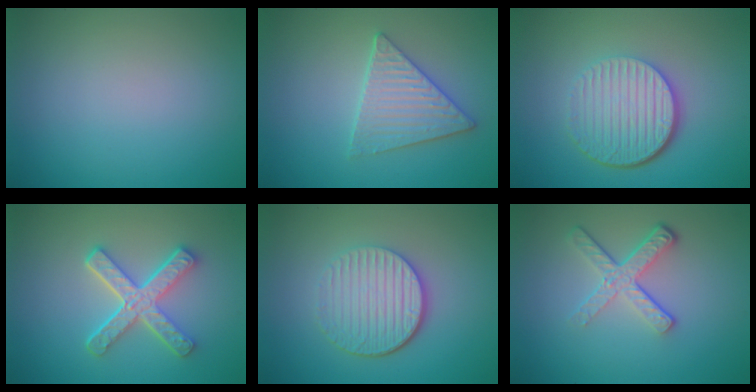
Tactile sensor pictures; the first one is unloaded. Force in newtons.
{"total": 3.5, "press": 3.4, "slide": 0.9}
{"total": 6.2, "press": 4.2, "slide": 4.5}
{"total": 4.8, "press": 3.7, "slide": 3.0}
{"total": 5.1, "press": 3.9, "slide": 3.3}
{"total": 4.1, "press": 2.7, "slide": 3.0}